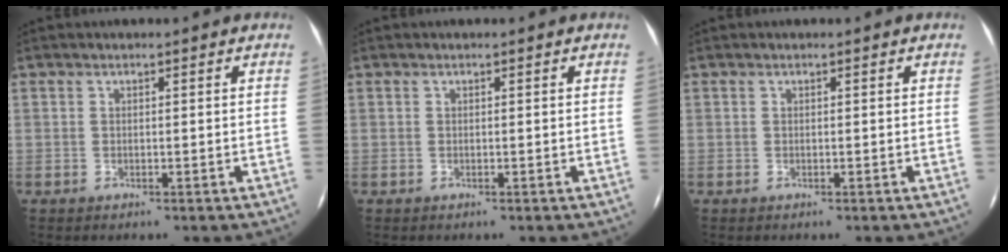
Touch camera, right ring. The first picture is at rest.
{"total": 0.0}
{"total": 0.0}